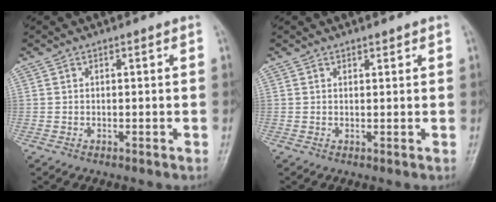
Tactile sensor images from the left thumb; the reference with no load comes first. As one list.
[{"total": 0.9, "force": [0.8, 0.4, 0.3], "torque": [0.000, -0.005, 0.011]}]